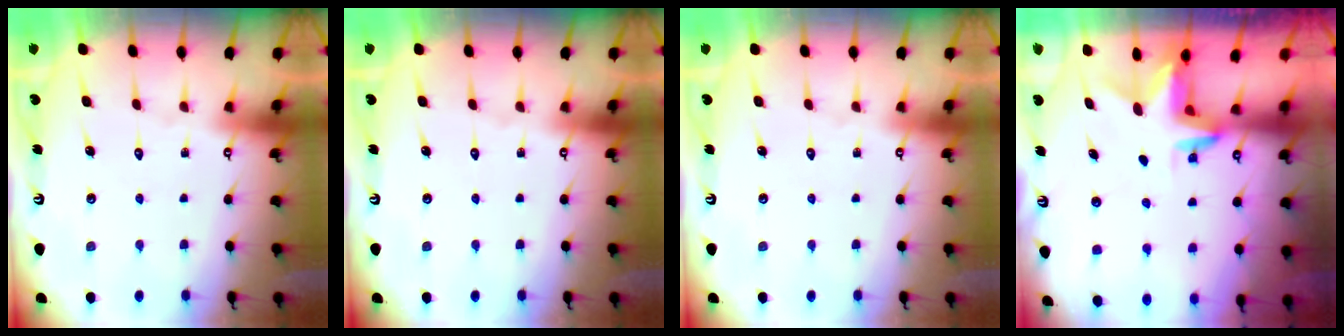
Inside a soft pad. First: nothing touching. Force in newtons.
{"total": 0.0}
{"total": 0.0}
{"total": 3.0, "press": 3.0, "slide": 0.2}